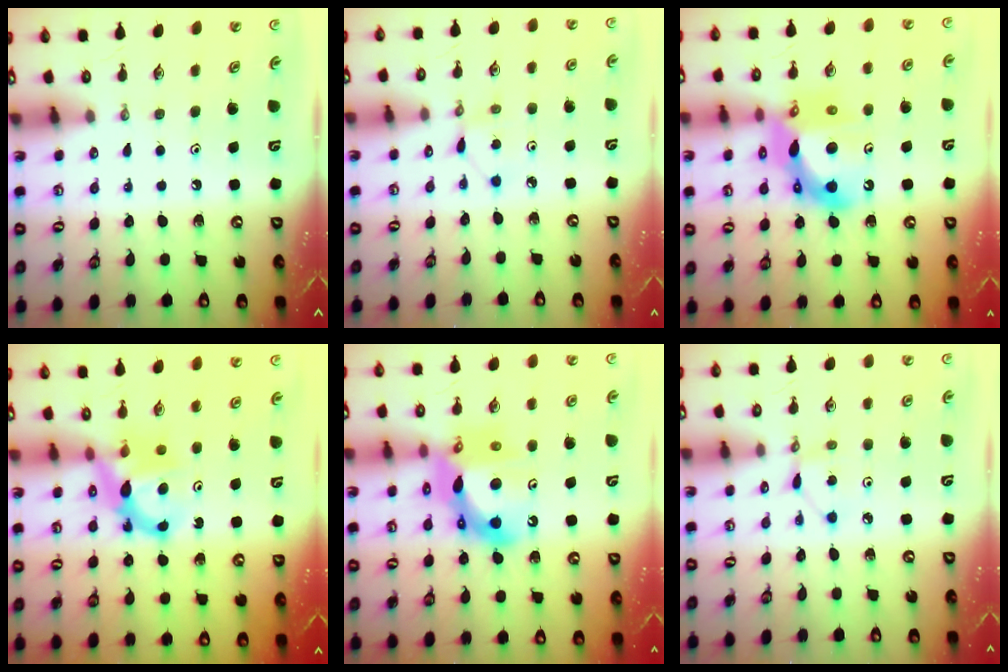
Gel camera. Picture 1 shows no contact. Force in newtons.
{"total": 2.7, "press": 2.6, "slide": 0.3}
{"total": 15.4, "press": 15.3, "slide": 1.7}
{"total": 7.1, "press": 7.1, "slide": 0.2}
{"total": 15.4, "press": 15.3, "slide": 1.7}
{"total": 3.1, "press": 3.1, "slide": 0.4}